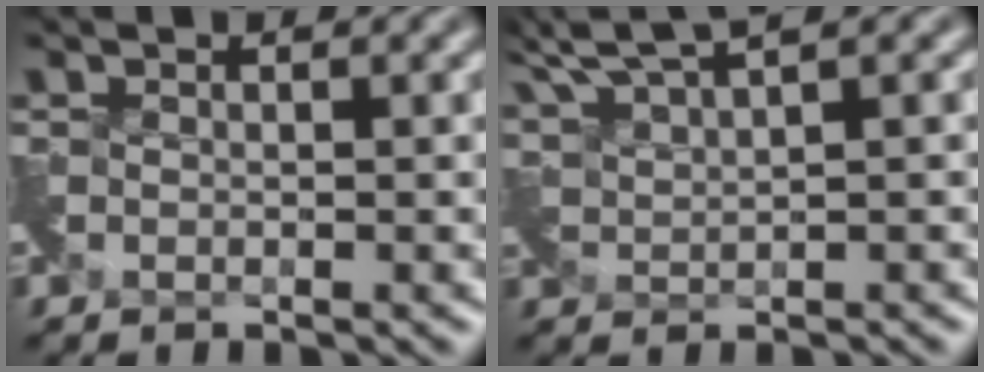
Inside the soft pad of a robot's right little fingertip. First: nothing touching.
{"total": 4.8, "force": [4.5, 0.0, 1.7], "torque": [-0.043, 0.019, 0.086]}